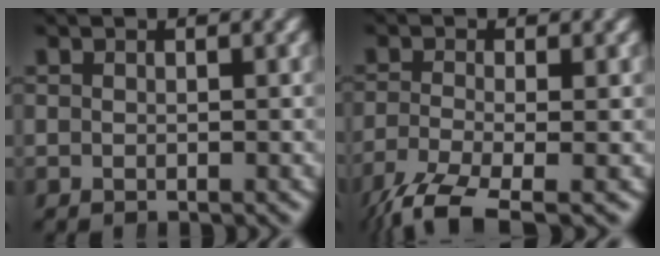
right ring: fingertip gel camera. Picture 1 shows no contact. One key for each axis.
{"total": 6.3, "fx": -4.6, "fy": 2.5, "fz": 3.6, "tx": -0.087, "ty": -0.040, "tz": -0.052}